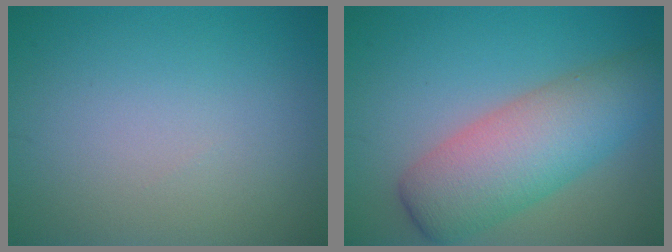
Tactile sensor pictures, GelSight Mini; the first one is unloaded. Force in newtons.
{"total": 7.7, "press": 7.7, "slide": 0.3}